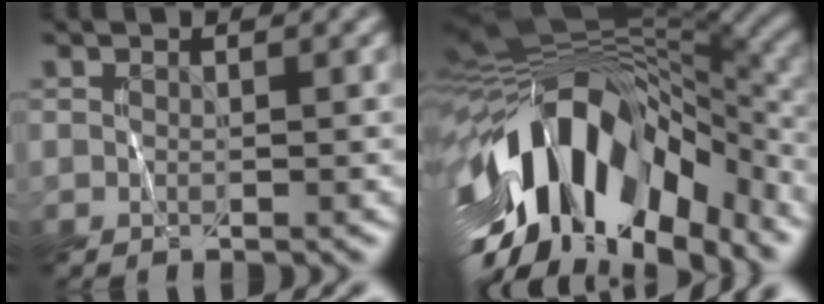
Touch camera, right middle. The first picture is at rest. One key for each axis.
{"total": 15.0, "fx": -6.6, "fy": 8.3, "fz": 10.6, "tx": -0.188, "ty": 0.014, "tz": -0.108}